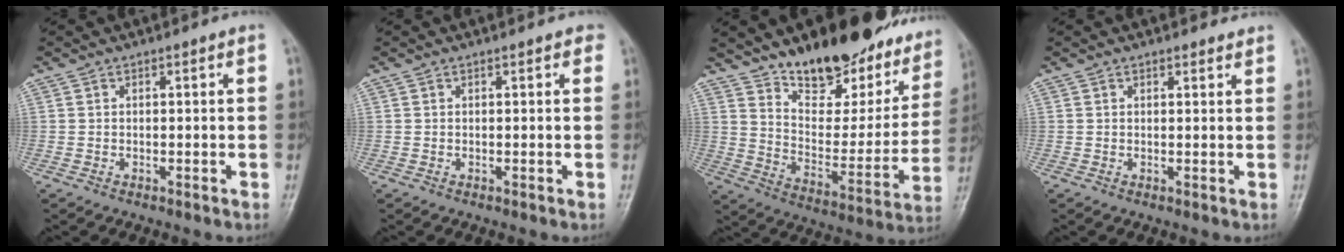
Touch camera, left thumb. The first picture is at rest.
{"total": 0.9, "force": [0.6, 0.5, 0.5], "torque": [-0.001, 0.000, 0.001]}
{"total": 26.0, "force": [18.4, 11.5, 14.3], "torque": [-0.165, -0.083, 0.271]}
{"total": 1.5, "force": [1.3, 0.6, 0.4], "torque": [0.003, -0.007, 0.016]}